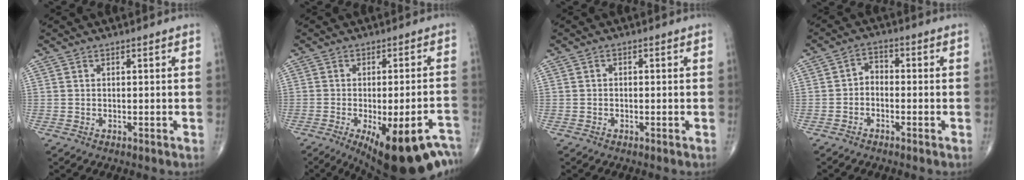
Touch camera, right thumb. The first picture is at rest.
{"total": 19.1, "force": [-11.7, 5.8, 14.0], "torque": [-0.134, 0.035, -0.150]}
{"total": 0.6, "force": [-0.2, 0.5, 0.4], "torque": [-0.002, 0.002, -0.008]}
{"total": 3.1, "force": [-1.1, 2.3, 1.9], "torque": [-0.019, 0.024, -0.033]}